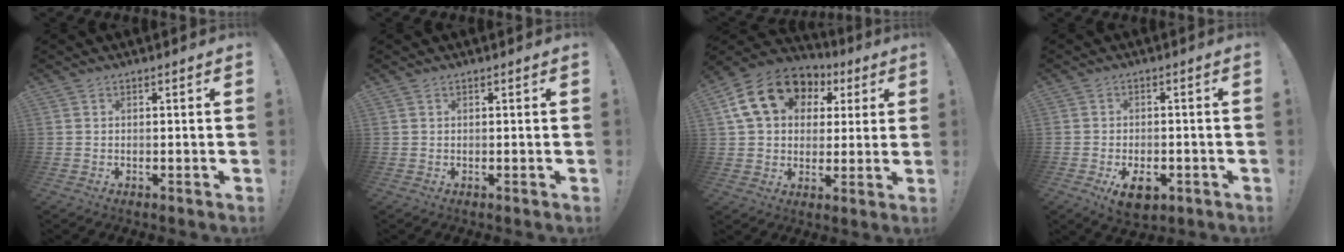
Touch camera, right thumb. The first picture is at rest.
{"total": 0.0}
{"total": 19.2, "force": [7.3, 14.3, 10.5], "torque": [-0.167, -0.012, 0.145]}
{"total": 7.0, "force": [-3.2, 3.9, 4.9], "torque": [-0.066, 0.010, -0.050]}